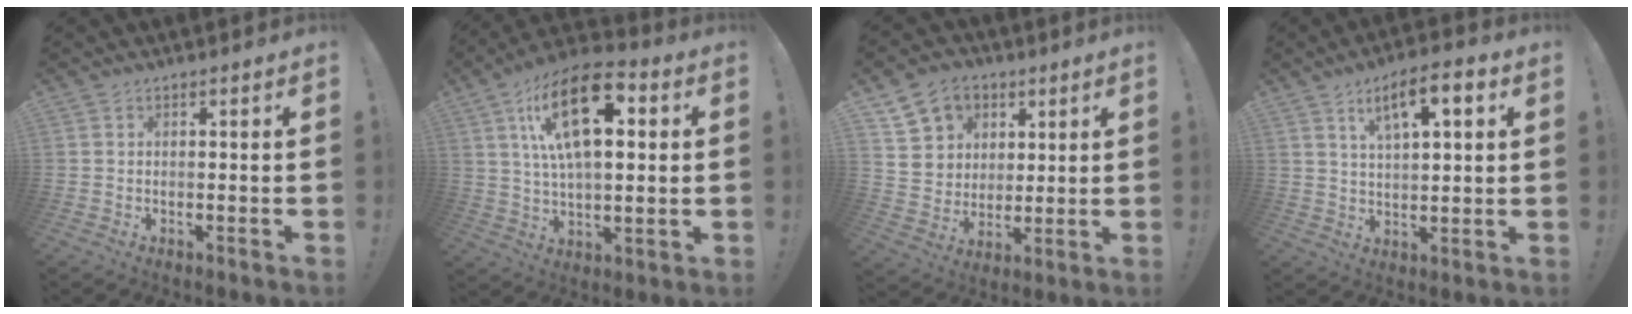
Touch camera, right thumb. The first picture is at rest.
{"total": 20.6, "force": [6.3, 9.7, 17.1], "torque": [-0.302, -0.014, 0.098]}
{"total": 11.8, "force": [5.6, 9.9, 3.2], "torque": [-0.047, -0.027, 0.115]}
{"total": 10.1, "force": [4.6, 3.3, 8.4], "torque": [-0.124, -0.013, 0.073]}